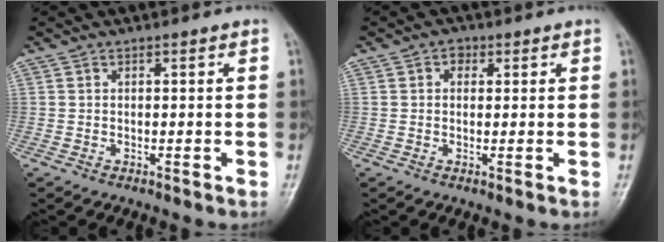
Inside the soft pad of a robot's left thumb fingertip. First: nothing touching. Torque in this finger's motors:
{"motor_torque": [-0.25, 0.08, -0.06, 0.08, 0.00]}